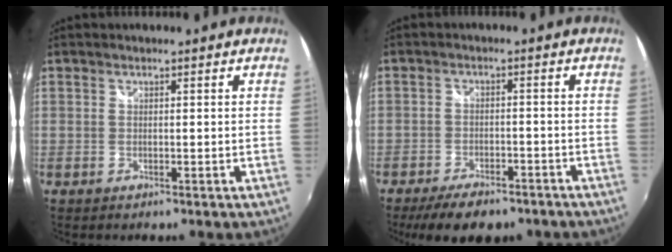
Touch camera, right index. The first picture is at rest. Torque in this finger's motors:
{"motor_torque": [-0.88, -1.00, -0.22, -0.21]}